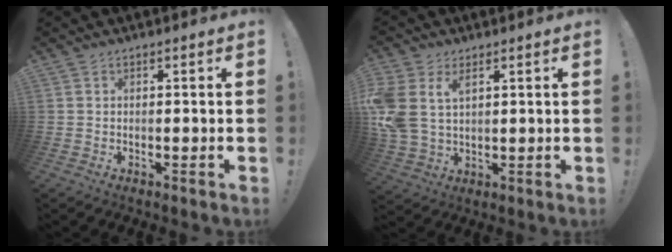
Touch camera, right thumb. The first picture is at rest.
{"total": 9.6, "force": [4.1, 6.3, 5.9], "torque": [-0.126, -0.013, 0.081]}